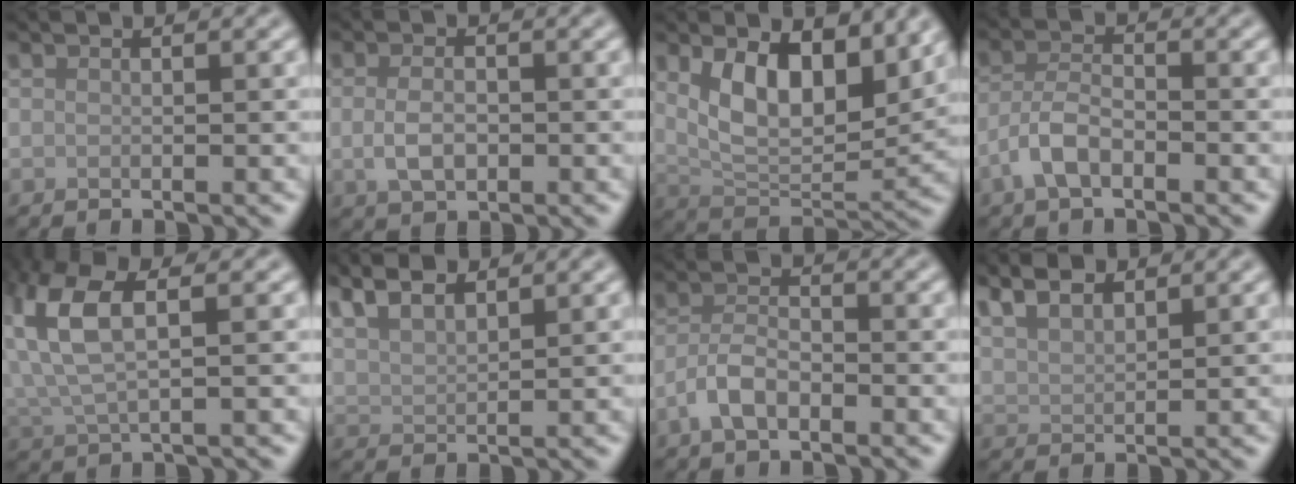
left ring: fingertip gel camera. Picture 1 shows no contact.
{"total": 2.7, "force": [-0.4, 1.6, 2.1], "torque": [-0.044, -0.003, -0.008]}
{"total": 8.3, "force": [2.9, 4.3, 6.5], "torque": [-0.114, -0.014, 0.050]}
{"total": 3.4, "force": [-1.9, 1.5, 2.3], "torque": [-0.048, 0.005, -0.045]}
{"total": 6.2, "force": [1.8, 2.6, 5.3], "torque": [-0.131, 0.014, 0.035]}
{"total": 4.3, "force": [3.3, 1.6, 2.3], "torque": [-0.048, 0.015, 0.051]}
{"total": 3.1, "force": [-1.7, 1.4, 2.1], "torque": [-0.042, 0.005, -0.042]}
{"total": 3.5, "force": [2.8, 1.3, 1.7], "torque": [-0.039, 0.009, 0.056]}